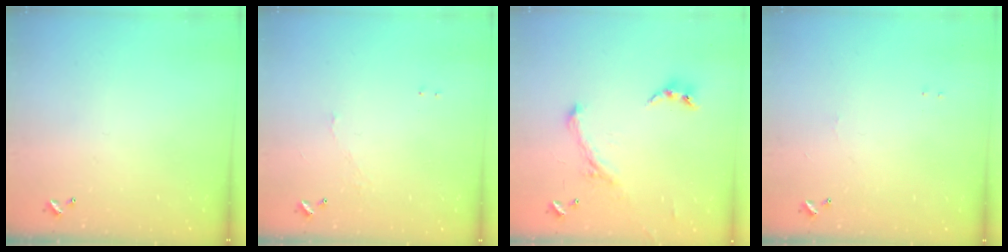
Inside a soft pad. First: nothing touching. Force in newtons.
{"total": 1.4, "press": 1.3, "slide": 0.5}
{"total": 0.9, "press": 0.9, "slide": 0.2}
{"total": 1.0, "press": 0.9, "slide": 0.5}